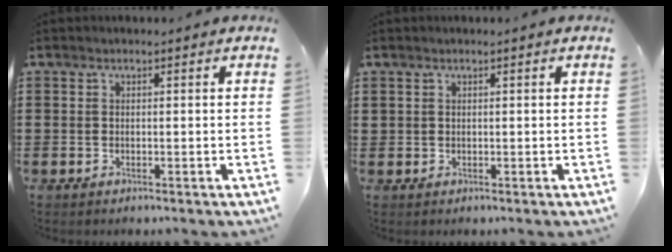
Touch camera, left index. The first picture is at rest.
{"total": 0.6, "force": [0.4, 0.5, 0.1], "torque": [-0.004, 0.003, 0.008]}